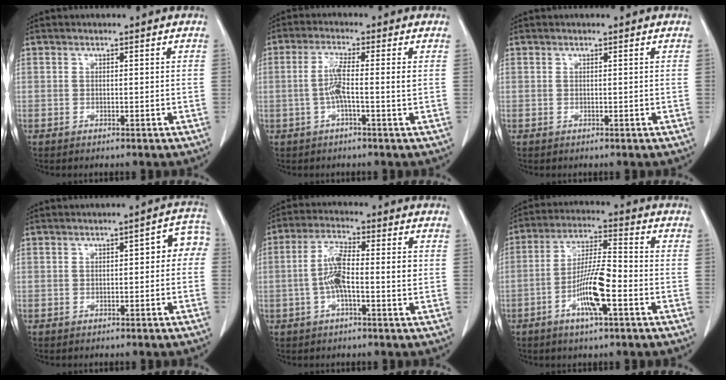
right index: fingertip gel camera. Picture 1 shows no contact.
{"total": 4.5, "force": [-0.5, -0.1, 4.5], "torque": [-0.089, 0.009, -0.011]}
{"total": 0.0}
{"total": 5.0, "force": [0.1, 2.1, 4.5], "torque": [-0.050, 0.032, -0.004]}
{"total": 7.6, "force": [-0.6, 1.7, 7.4], "torque": [-0.147, 0.015, -0.018]}
{"total": 9.9, "force": [-3.7, 1.3, 9.0], "torque": [-0.176, 0.001, -0.071]}